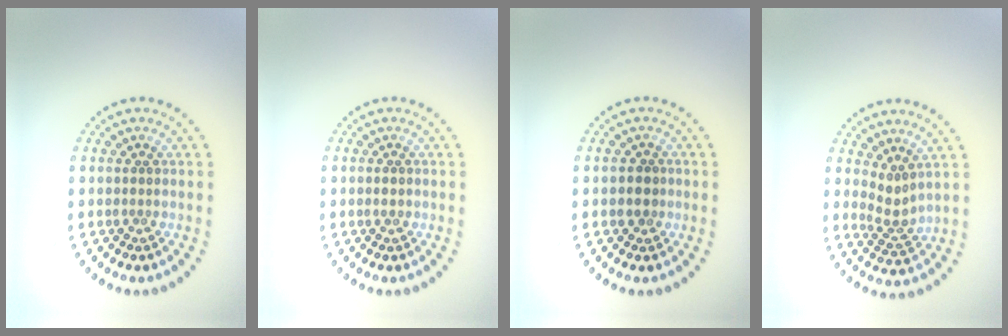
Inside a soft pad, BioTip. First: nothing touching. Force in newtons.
{"total": 0.8, "press": 0.8, "slide": 0.1}
{"total": 1.4, "press": 1.3, "slide": 0.6}
{"total": 2.1, "press": 1.5, "slide": 1.5}